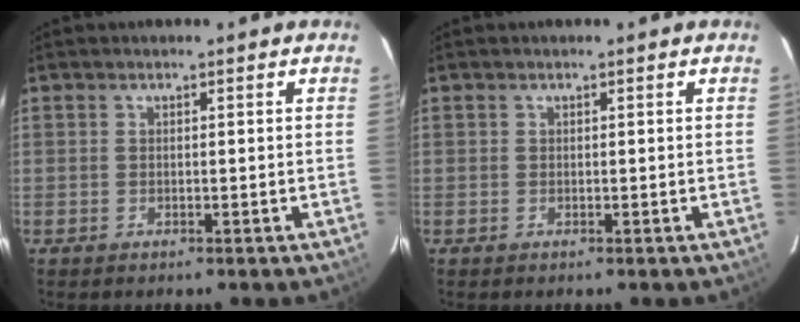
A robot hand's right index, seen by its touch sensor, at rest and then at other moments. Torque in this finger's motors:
{"motor_torque": [0.14, -0.02, 0.06, 0.01]}